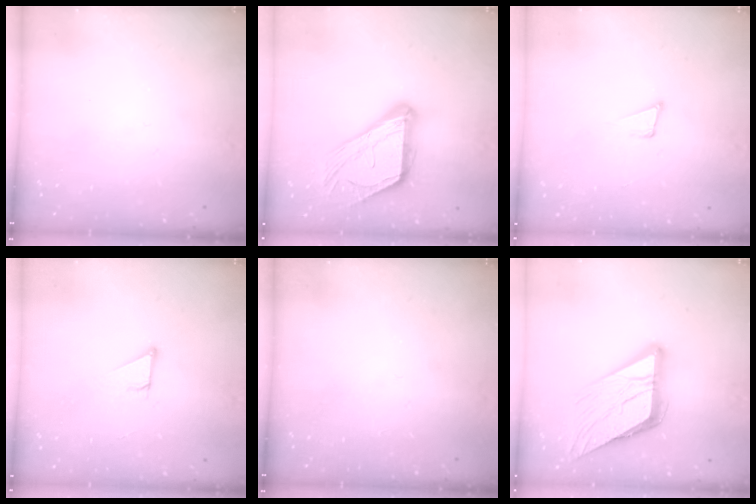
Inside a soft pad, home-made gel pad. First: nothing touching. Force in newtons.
{"total": 17.1, "press": 17.0, "slide": 1.6}
{"total": 4.0, "press": 2.7, "slide": 2.9}
{"total": 2.9, "press": 2.9, "slide": 0.2}
{"total": 0.0}
{"total": 17.4, "press": 17.3, "slide": 1.3}